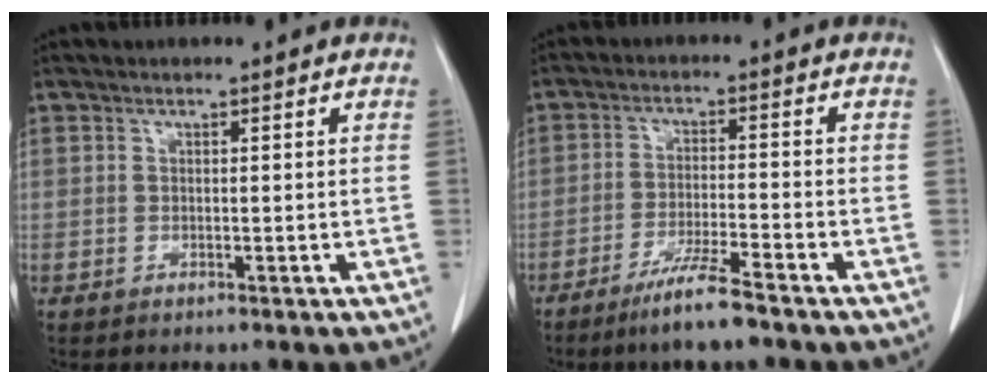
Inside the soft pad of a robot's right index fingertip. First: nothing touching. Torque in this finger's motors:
{"motor_torque": [0.53, -0.50, 0.37, 0.10]}